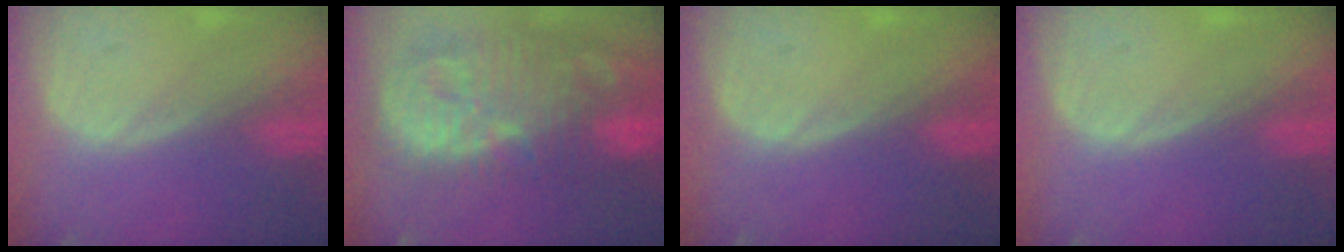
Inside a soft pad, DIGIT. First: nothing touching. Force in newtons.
{"total": 14.4, "press": 12.5, "slide": 7.1}
{"total": 0.0}
{"total": 0.0}